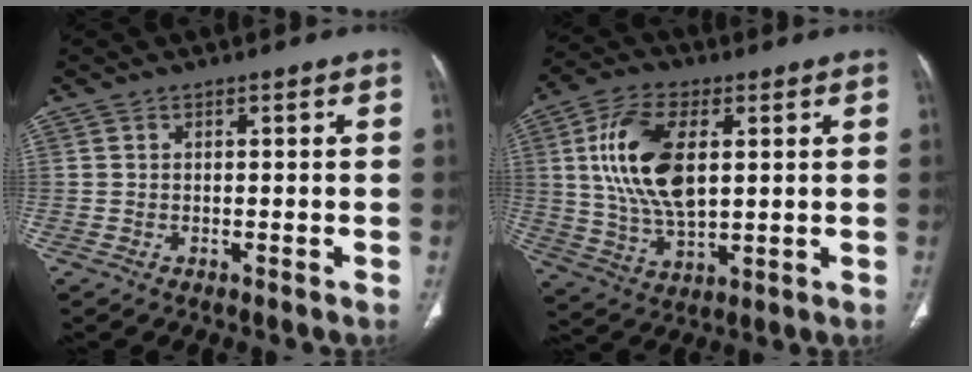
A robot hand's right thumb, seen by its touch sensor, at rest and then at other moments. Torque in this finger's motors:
{"motor_torque": [2.56, 2.45, 1.91, -0.03, 0.21]}